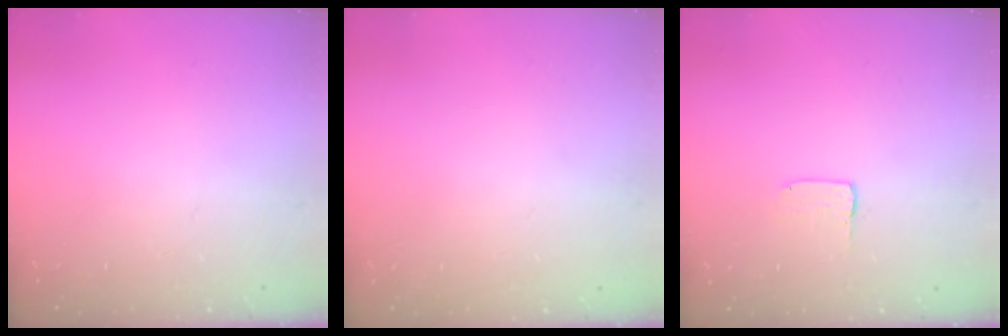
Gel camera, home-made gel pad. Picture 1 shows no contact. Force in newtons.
{"total": 0.0}
{"total": 2.0, "press": 2.0, "slide": 0.0}